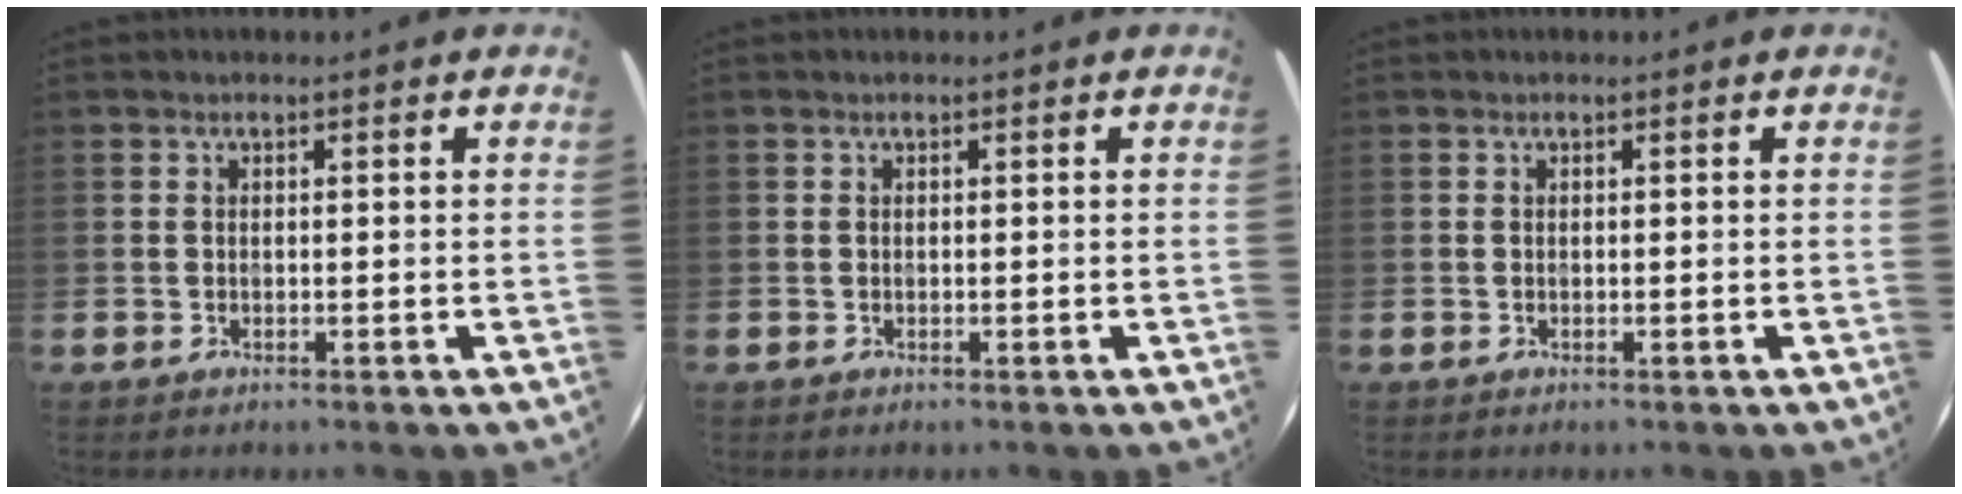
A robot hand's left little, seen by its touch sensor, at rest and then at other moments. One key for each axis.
{"total": 0.0}
{"total": 0.0}